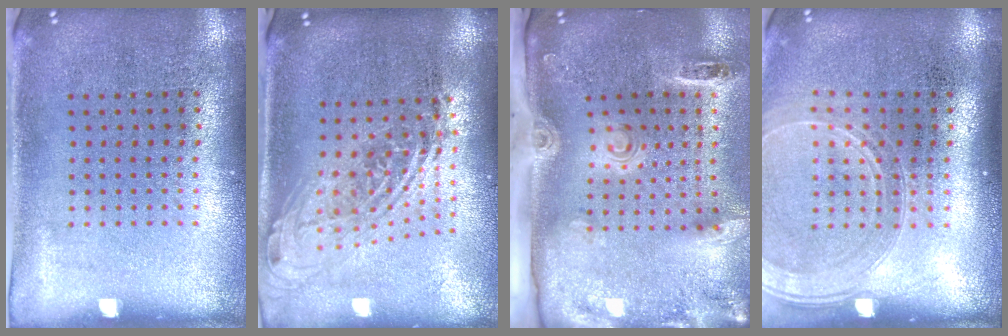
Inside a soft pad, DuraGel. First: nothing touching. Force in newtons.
{"total": 1.9, "press": 1.5, "slide": 1.3}
{"total": 2.9, "press": 2.0, "slide": 2.1}
{"total": 1.7, "press": 1.6, "slide": 0.7}